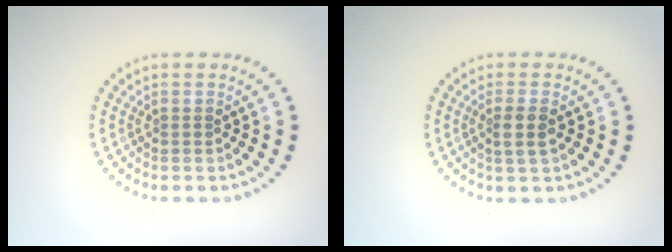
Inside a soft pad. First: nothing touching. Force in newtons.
{"total": 1.9, "press": 1.7, "slide": 0.8}